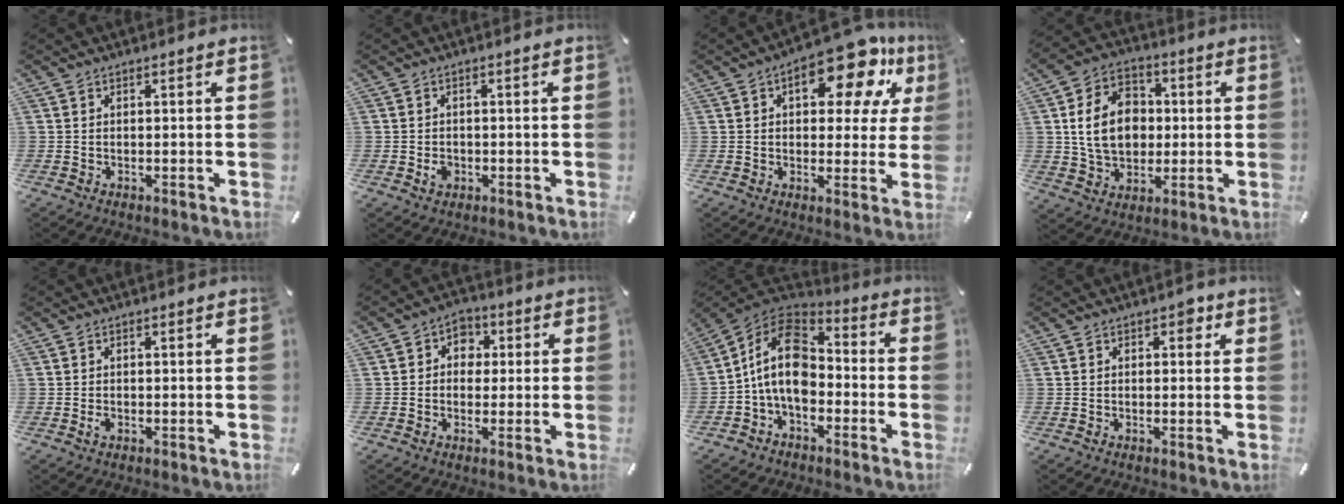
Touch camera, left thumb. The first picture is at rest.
{"total": 2.5, "force": [-0.6, 2.0, 1.3], "torque": [-0.023, 0.005, -0.012]}
{"total": 16.4, "force": [8.5, 7.4, 12.0], "torque": [-0.159, -0.041, 0.134]}
{"total": 14.6, "force": [0.7, 11.3, 9.2], "torque": [-0.190, 0.019, 0.010]}
{"total": 1.3, "force": [-0.4, 0.8, 1.0], "torque": [-0.019, -0.001, -0.008]}
{"total": 5.5, "force": [-0.1, 4.9, 2.4], "torque": [-0.031, 0.005, -0.009]}
{"total": 13.8, "force": [-2.4, 9.4, 9.8], "torque": [-0.214, 0.019, -0.049]}
{"total": 2.6, "force": [0.6, 1.8, 1.8], "torque": [-0.015, 0.001, 0.002]}